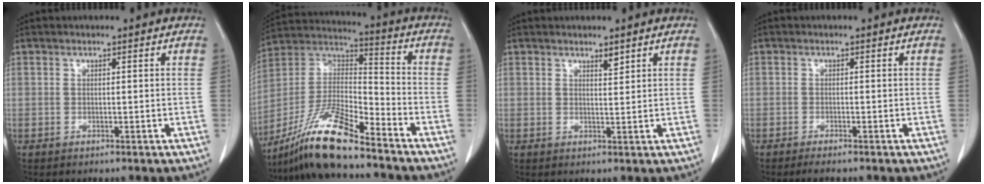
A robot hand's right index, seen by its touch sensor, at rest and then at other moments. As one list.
[{"total": 14.8, "force": [-11.7, 1.5, 9.0], "torque": [-0.176, 0.000, -0.215]}, {"total": 1.3, "force": [1.1, 0.2, 0.7], "torque": [-0.015, -0.006, 0.020]}, {"total": 2.1, "force": [-1.8, 0.0, 1.1], "torque": [-0.017, -0.004, -0.027]}]